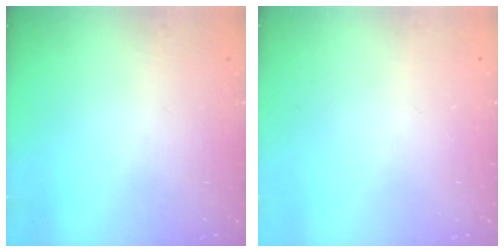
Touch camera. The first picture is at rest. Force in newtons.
{"total": 0.0}